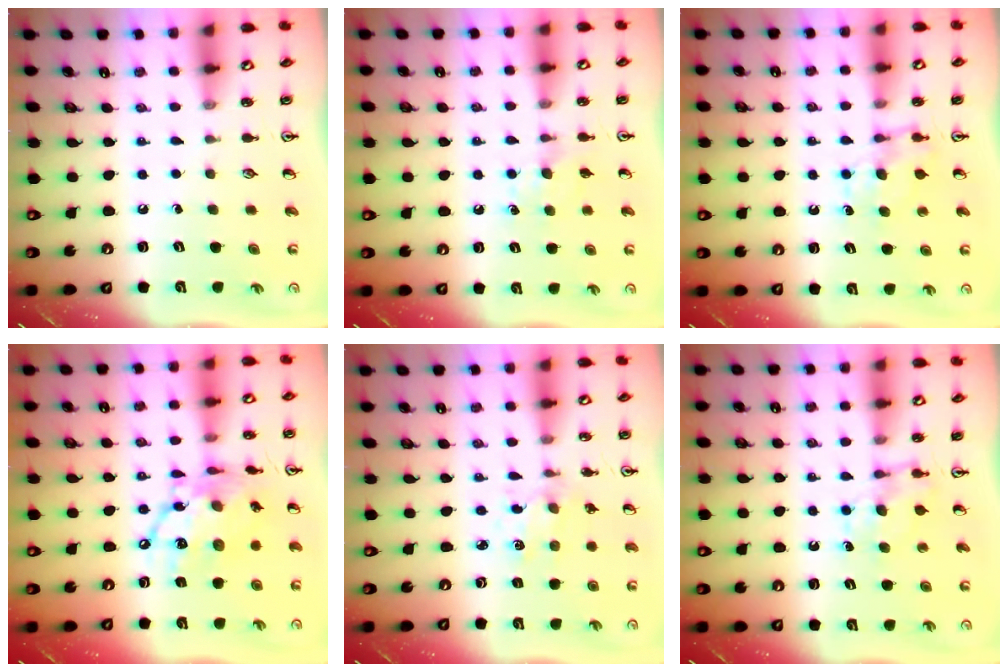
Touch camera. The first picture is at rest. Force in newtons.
{"total": 5.8, "press": 5.8, "slide": 0.7}
{"total": 6.5, "press": 6.5, "slide": 0.3}
{"total": 16.2, "press": 16.2, "slide": 1.4}
{"total": 1.6, "press": 1.6, "slide": 0.3}
{"total": 6.5, "press": 6.5, "slide": 0.3}